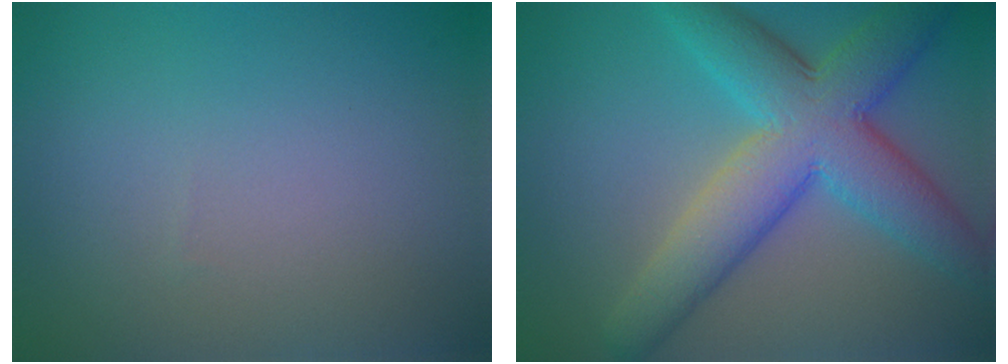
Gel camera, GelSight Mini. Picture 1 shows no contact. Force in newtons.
{"total": 9.2, "press": 9.2, "slide": 0.3}